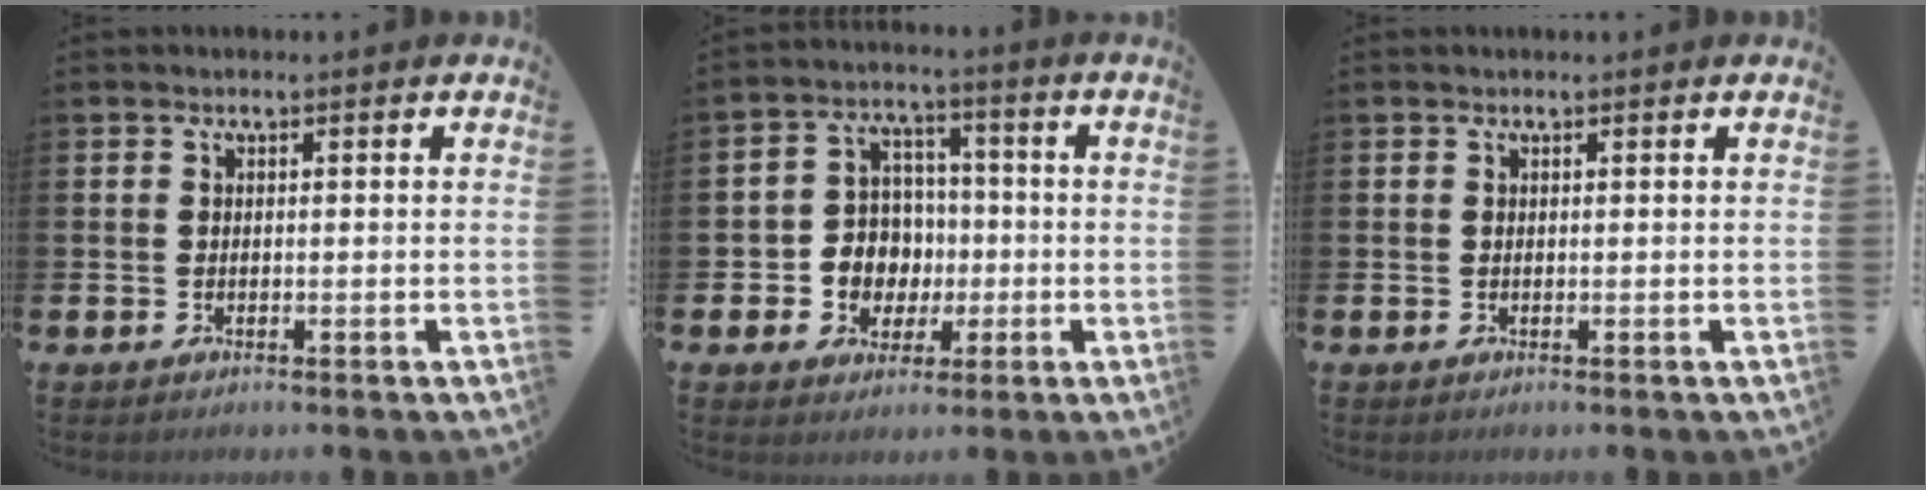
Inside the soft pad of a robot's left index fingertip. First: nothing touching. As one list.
[{"total": 6.4, "force": [-0.2, 6.2, 1.6], "torque": [-0.045, 0.005, -0.006]}, {"total": 0.0}]